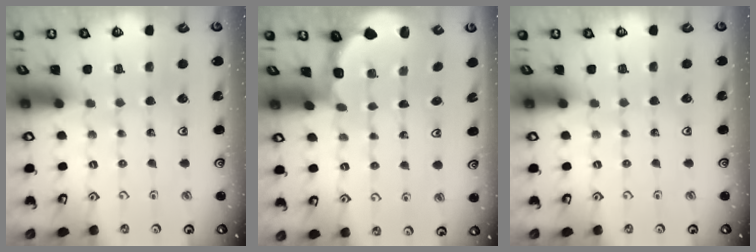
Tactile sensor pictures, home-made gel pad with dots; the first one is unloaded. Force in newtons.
{"total": 2.0, "press": 1.8, "slide": 0.7}
{"total": 0.0}